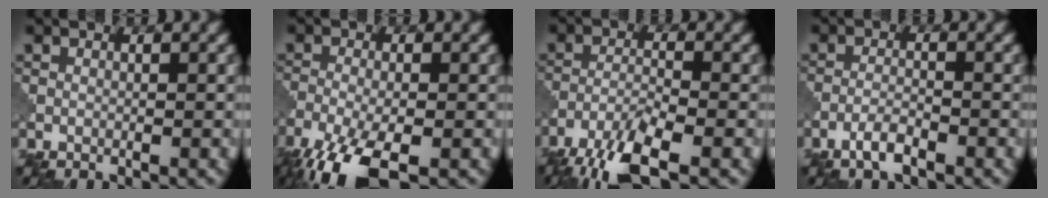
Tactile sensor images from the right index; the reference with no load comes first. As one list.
[{"total": 7.5, "force": [-4.8, 2.2, 5.3], "torque": [-0.113, -0.022, -0.095]}, {"total": 6.8, "force": [-5.0, 1.4, 4.5], "torque": [-0.086, -0.010, -0.100]}, {"total": 2.2, "force": [-1.5, 0.4, 1.5], "torque": [-0.030, 0.004, -0.035]}]